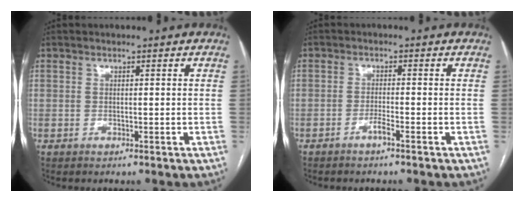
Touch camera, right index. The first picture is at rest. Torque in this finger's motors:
{"motor_torque": [0.11, -0.08, 0.03, 0.00]}